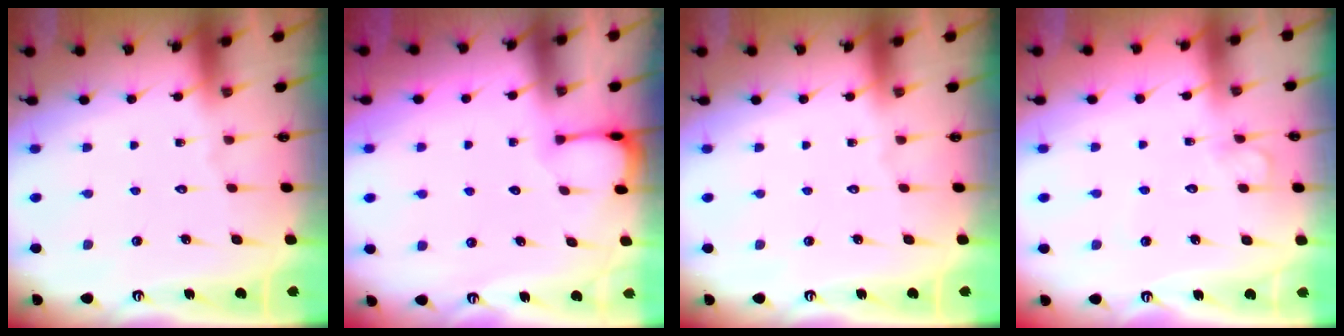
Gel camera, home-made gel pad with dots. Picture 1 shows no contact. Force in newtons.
{"total": 1.9, "press": 1.9, "slide": 0.2}
{"total": 0.0}
{"total": 4.5, "press": 4.4, "slide": 0.4}